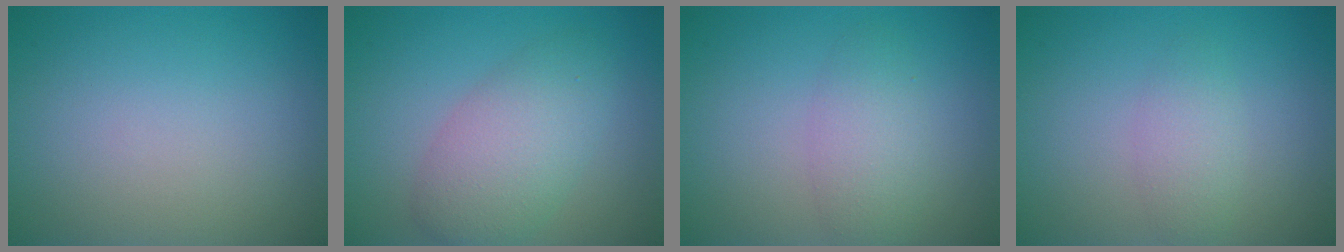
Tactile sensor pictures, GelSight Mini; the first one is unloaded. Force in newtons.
{"total": 4.8, "press": 4.8, "slide": 0.2}
{"total": 2.7, "press": 2.7, "slide": 0.1}
{"total": 1.9, "press": 1.9, "slide": 0.0}